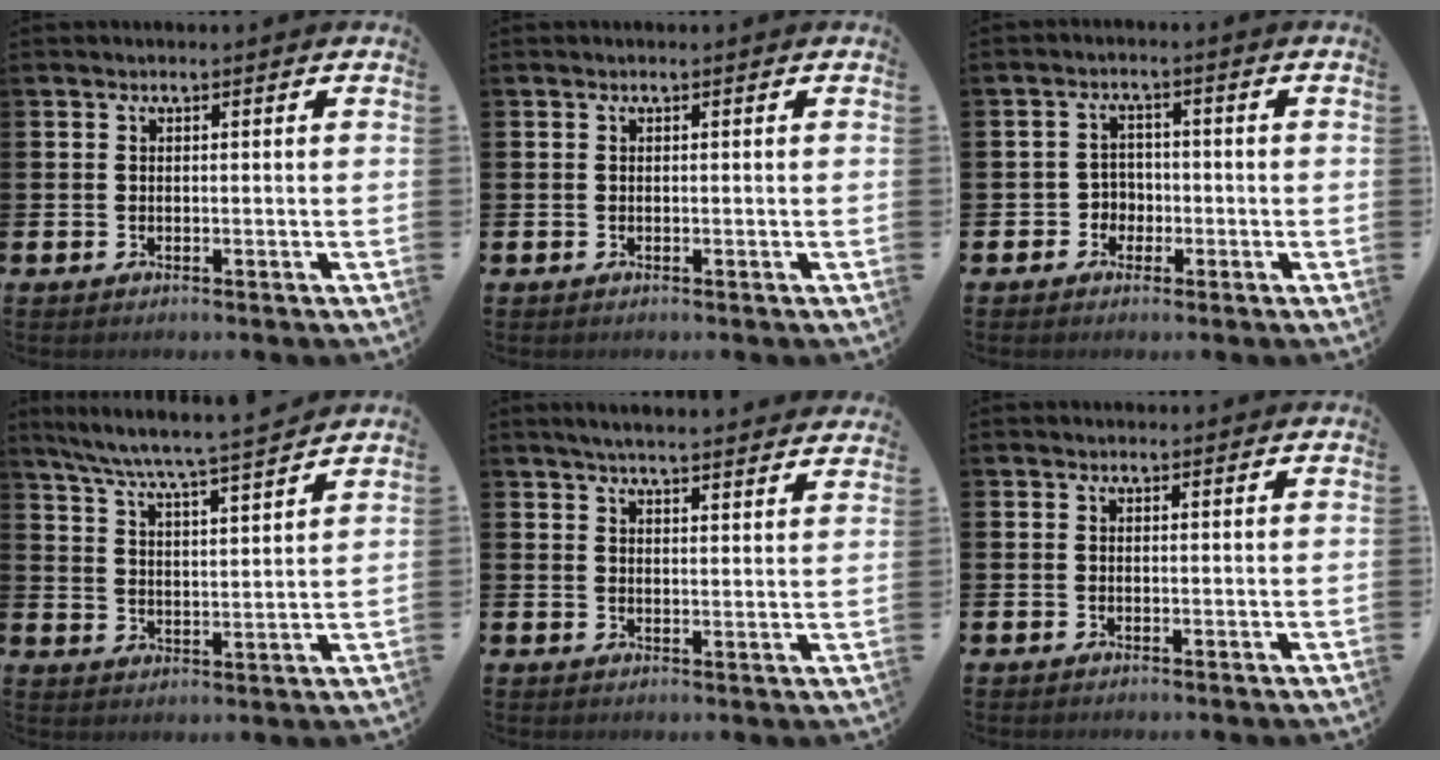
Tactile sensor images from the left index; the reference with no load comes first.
{"total": 0.0}
{"total": 2.8, "force": [-1.4, 2.4, 0.5], "torque": [-0.013, 0.004, -0.035]}
{"total": 6.9, "force": [6.6, -0.3, 2.1], "torque": [-0.063, -0.050, 0.113]}
{"total": 4.8, "force": [4.7, 0.0, 1.0], "torque": [-0.027, -0.026, 0.084]}
{"total": 0.7, "force": [0.6, 0.3, 0.1], "torque": [0.008, -0.002, 0.009]}